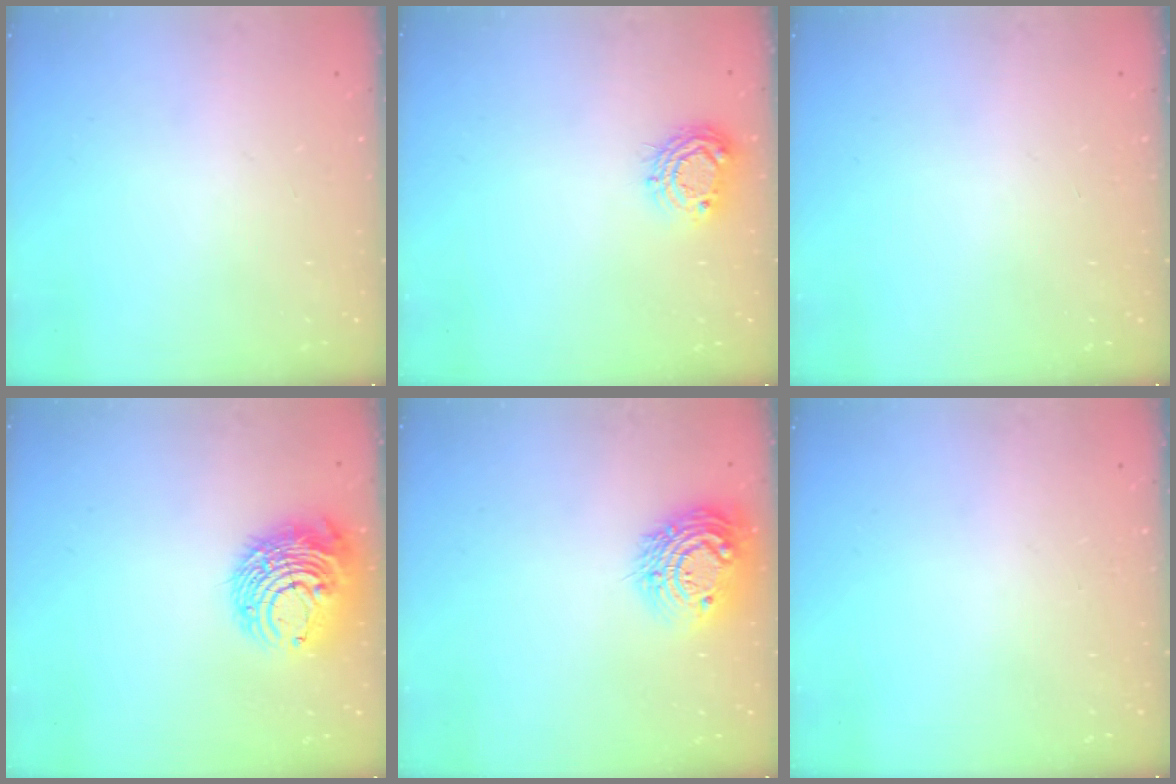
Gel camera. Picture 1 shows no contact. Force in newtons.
{"total": 7.6, "press": 7.6, "slide": 0.5}
{"total": 0.0}
{"total": 11.7, "press": 11.6, "slide": 1.2}
{"total": 14.2, "press": 14.2, "slide": 1.0}
{"total": 0.0}